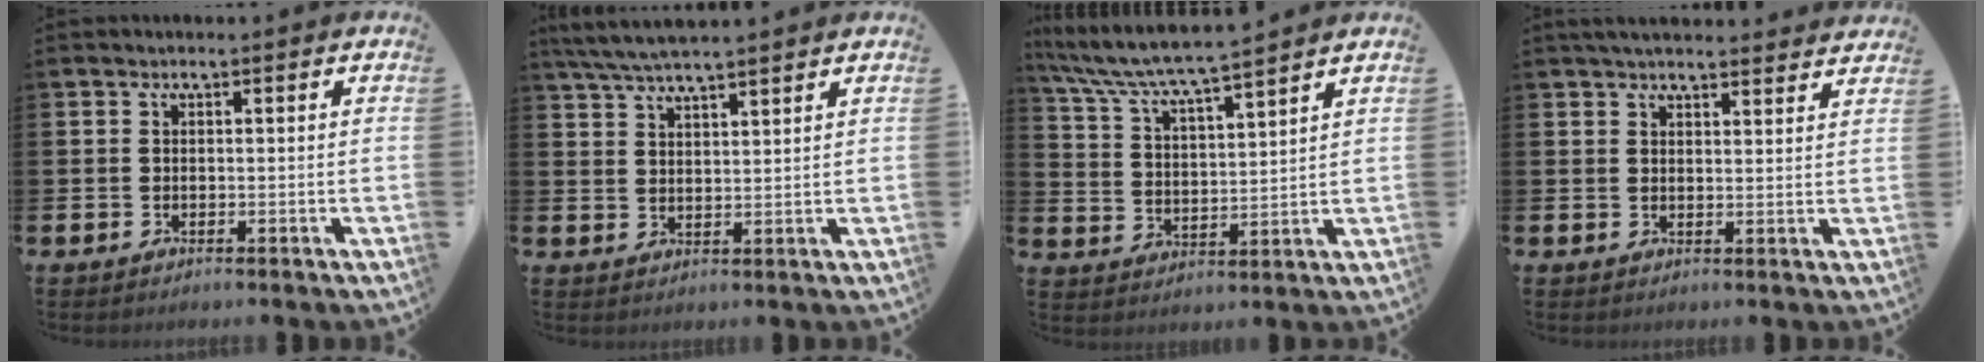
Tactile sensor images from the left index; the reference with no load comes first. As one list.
[{"total": 5.1, "force": [4.8, 0.3, 1.7], "torque": [-0.050, -0.012, 0.089]}, {"total": 6.6, "force": [6.2, 0.3, 2.1], "torque": [-0.065, -0.042, 0.105]}, {"total": 3.9, "force": [3.8, 0.4, 0.7], "torque": [-0.017, -0.015, 0.069]}]